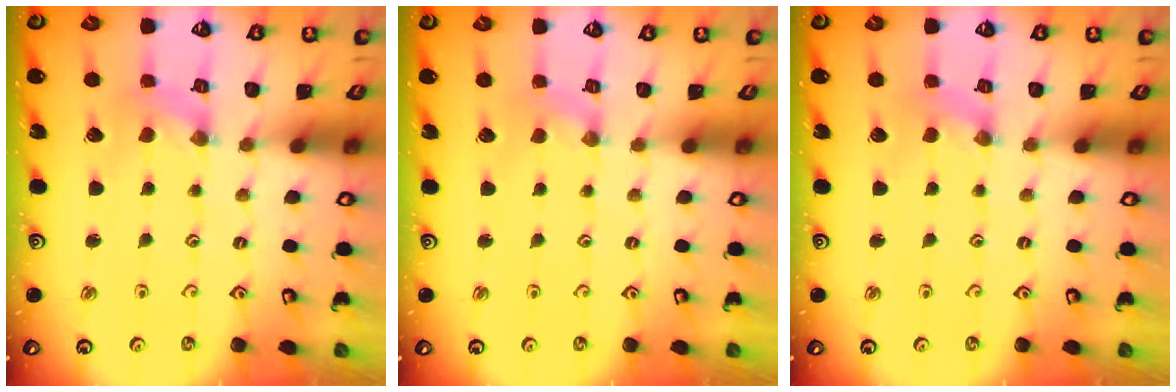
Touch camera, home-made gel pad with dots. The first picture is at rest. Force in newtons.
{"total": 0.0}
{"total": 0.0}